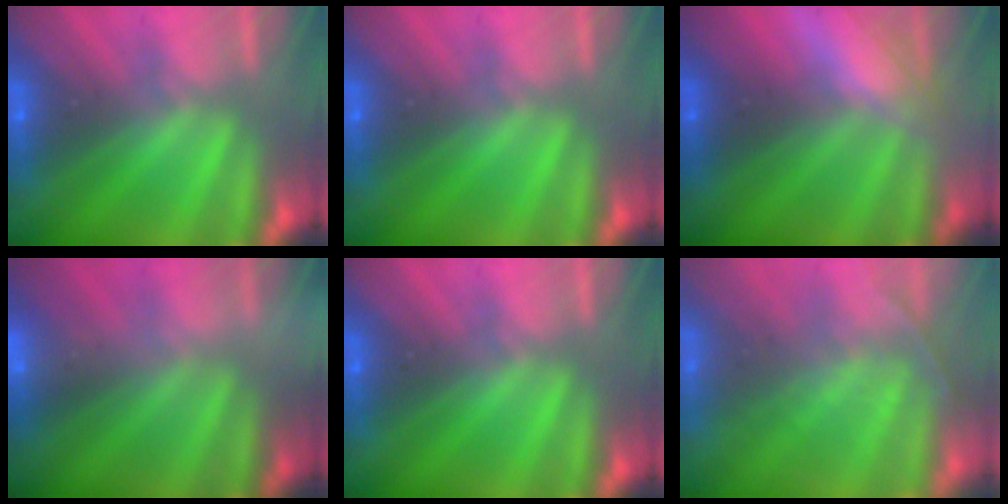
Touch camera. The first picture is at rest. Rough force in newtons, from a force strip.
{"total": 0.0}
{"total": 2.9}
{"total": 2.2}
{"total": 0.0}
{"total": 1.7}